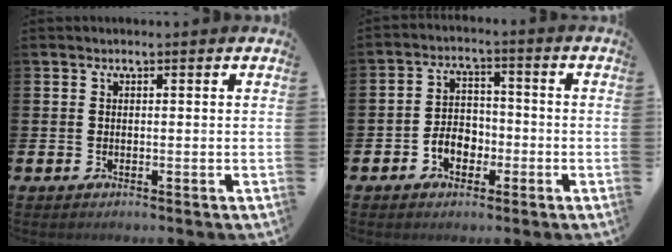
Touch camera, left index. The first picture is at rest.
{"total": 4.0, "force": [-1.7, 3.0, 2.1], "torque": [-0.030, 0.001, -0.040]}